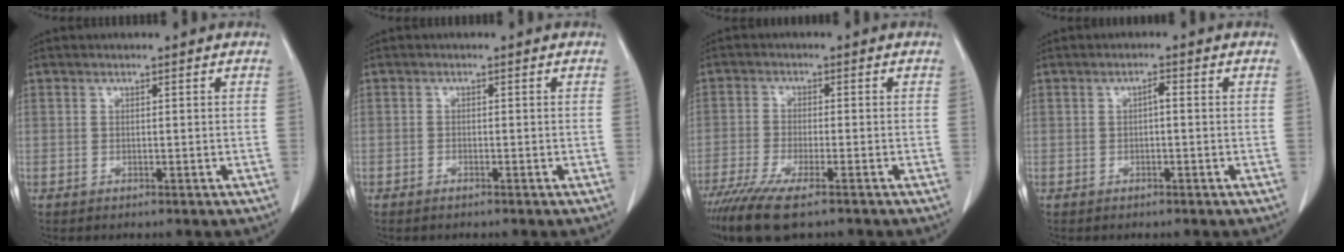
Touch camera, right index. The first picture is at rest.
{"total": 0.7, "force": [-0.6, 0.2, 0.3], "torque": [-0.008, -0.001, -0.010]}
{"total": 9.6, "force": [-7.0, 1.7, 6.4], "torque": [-0.112, -0.022, -0.115]}
{"total": 1.2, "force": [0.0, 0.3, 1.2], "torque": [-0.020, 0.004, -0.001]}